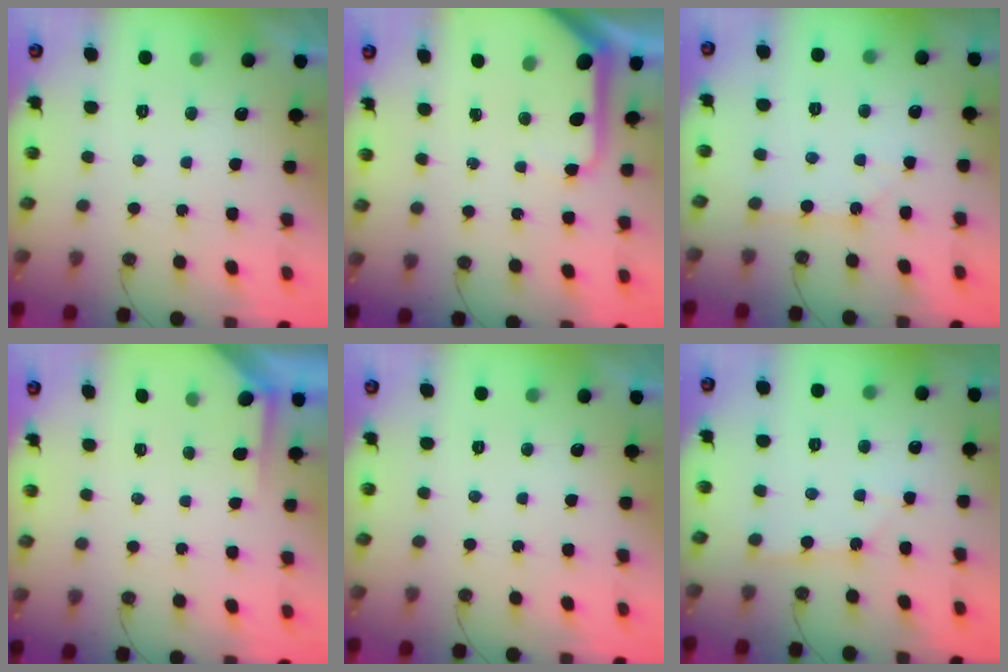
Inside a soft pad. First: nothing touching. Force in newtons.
{"total": 9.2, "press": 9.1, "slide": 1.0}
{"total": 1.8, "press": 1.8, "slide": 0.1}
{"total": 1.5, "press": 1.5, "slide": 0.3}
{"total": 0.0}
{"total": 1.2, "press": 1.2, "slide": 0.1}